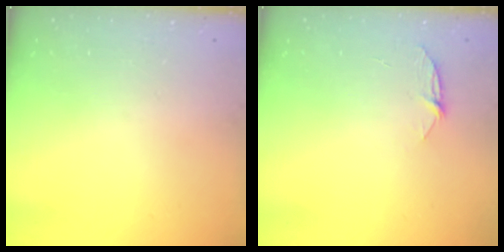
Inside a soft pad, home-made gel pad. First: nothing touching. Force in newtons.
{"total": 4.9, "press": 4.8, "slide": 0.6}